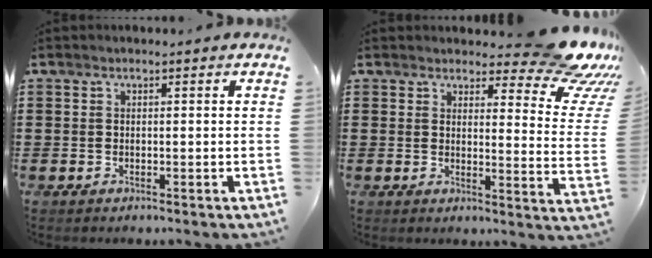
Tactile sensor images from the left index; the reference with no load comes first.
{"total": 9.9, "force": [7.8, 2.2, 5.7], "torque": [-0.079, -0.048, 0.135]}